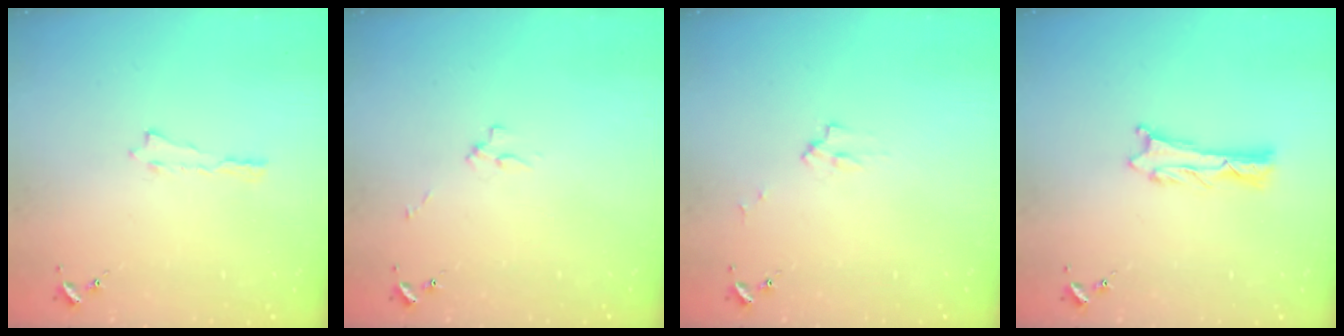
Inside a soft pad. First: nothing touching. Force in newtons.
{"total": 2.5, "press": 2.5, "slide": 0.3}
{"total": 2.2, "press": 2.2, "slide": 0.3}
{"total": 1.3, "press": 1.2, "slide": 0.1}